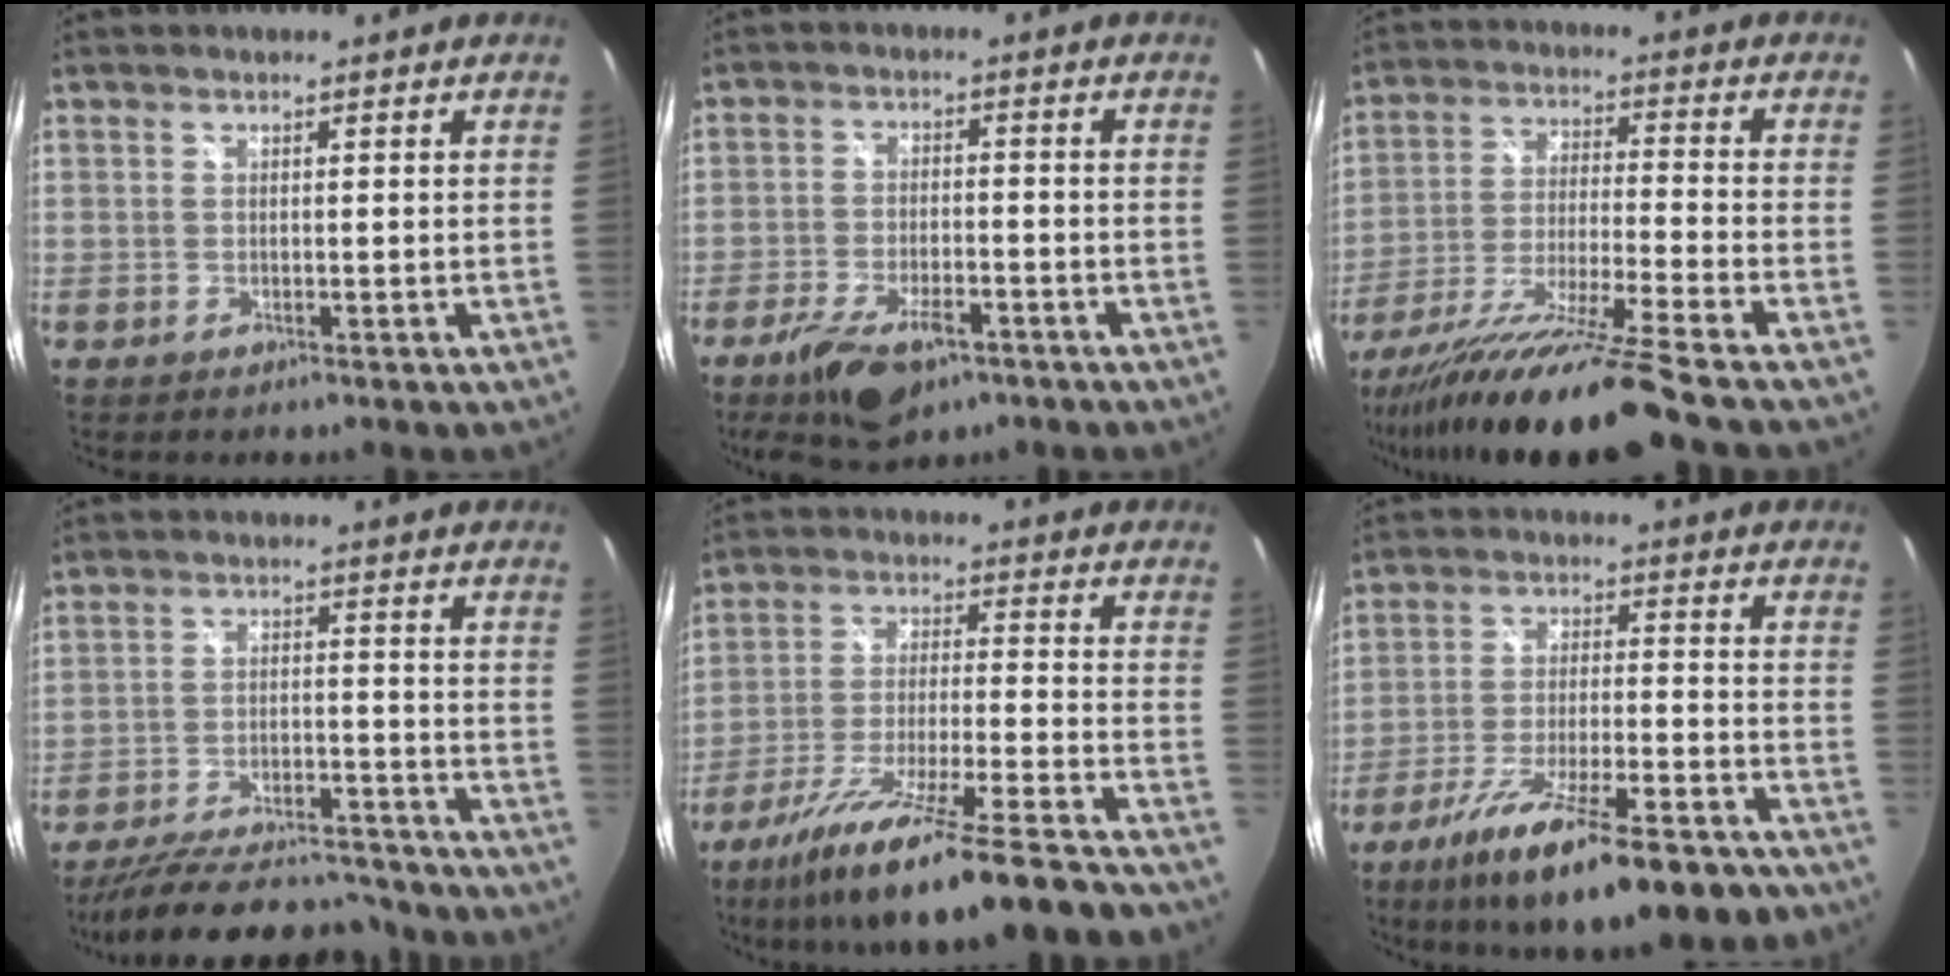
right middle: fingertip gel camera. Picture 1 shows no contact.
{"total": 11.4, "force": [-7.3, 4.8, 7.4], "torque": [-0.162, -0.024, -0.122]}
{"total": 18.7, "force": [-15.7, -2.6, 10.0], "torque": [-0.189, -0.052, -0.272]}
{"total": 20.7, "force": [-18.4, 4.7, 8.4], "torque": [-0.166, -0.020, -0.265]}
{"total": 21.9, "force": [-18.4, -0.1, 11.9], "torque": [-0.214, -0.062, -0.289]}
{"total": 19.7, "force": [-14.3, 4.0, 12.9], "torque": [-0.229, -0.046, -0.221]}